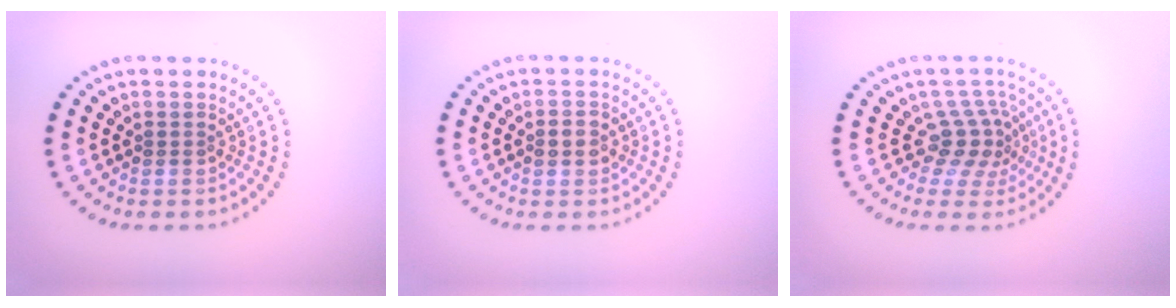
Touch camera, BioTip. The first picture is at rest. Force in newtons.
{"total": 1.4, "press": 1.4, "slide": 0.2}
{"total": 3.3, "press": 2.3, "slide": 2.4}